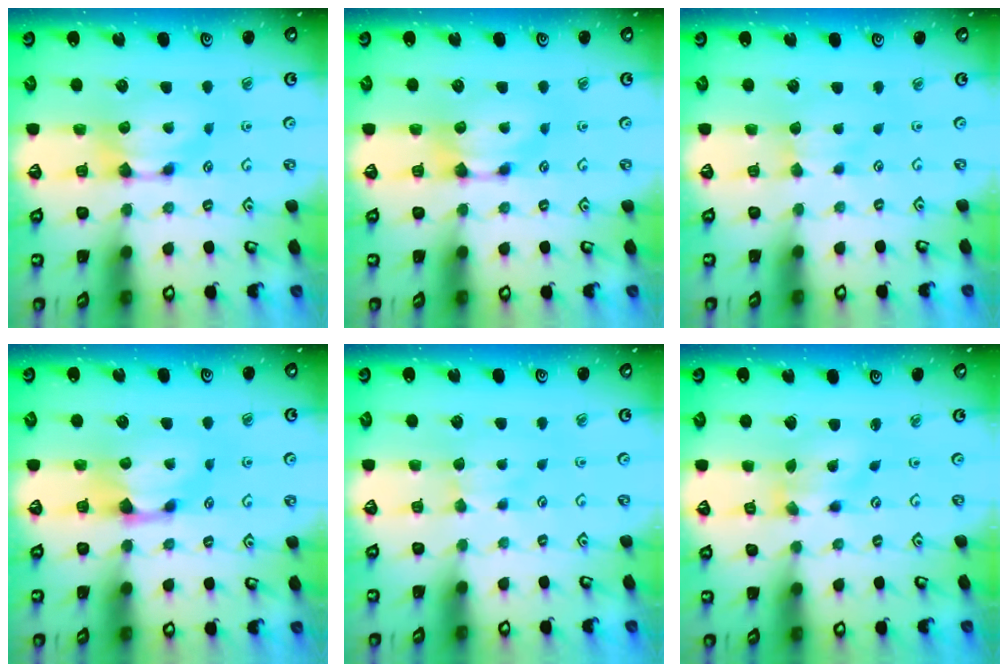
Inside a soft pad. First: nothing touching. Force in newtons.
{"total": 0.0}
{"total": 2.4, "press": 2.3, "slide": 0.6}
{"total": 0.7, "press": 0.2, "slide": 0.7}
{"total": 2.3, "press": 2.2, "slide": 0.5}
{"total": 1.3, "press": 0.6, "slide": 1.1}